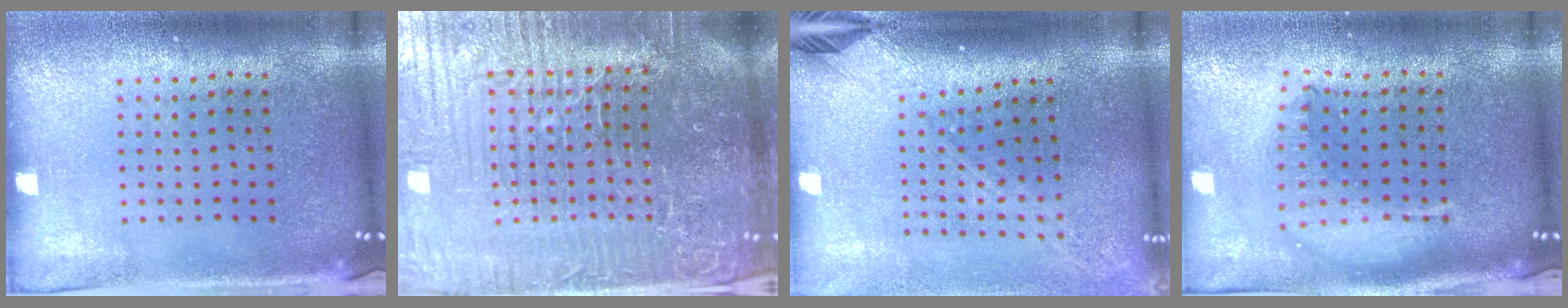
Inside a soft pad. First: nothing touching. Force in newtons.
{"total": 7.1, "press": 6.4, "slide": 3.2}
{"total": 2.2, "press": 1.6, "slide": 1.5}
{"total": 1.9, "press": 1.6, "slide": 1.1}